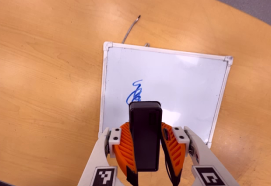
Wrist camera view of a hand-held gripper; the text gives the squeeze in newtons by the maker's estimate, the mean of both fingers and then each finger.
{"total": 7.9, "left": 6.6, "right": 9.2}